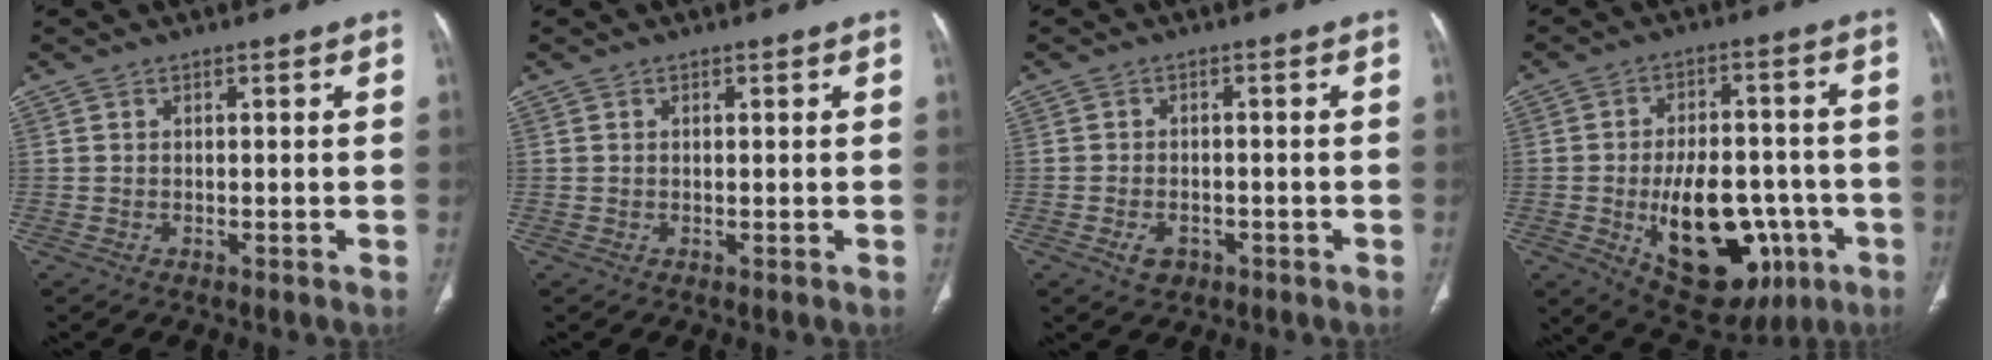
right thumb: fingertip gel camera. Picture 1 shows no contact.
{"total": 0.6, "force": [0.3, 0.3, 0.4], "torque": [-0.007, -0.001, 0.006]}
{"total": 3.2, "force": [-1.5, 2.2, 1.7], "torque": [-0.023, 0.009, -0.018]}
{"total": 21.3, "force": [-6.4, 12.0, 16.4], "torque": [-0.217, 0.022, -0.069]}